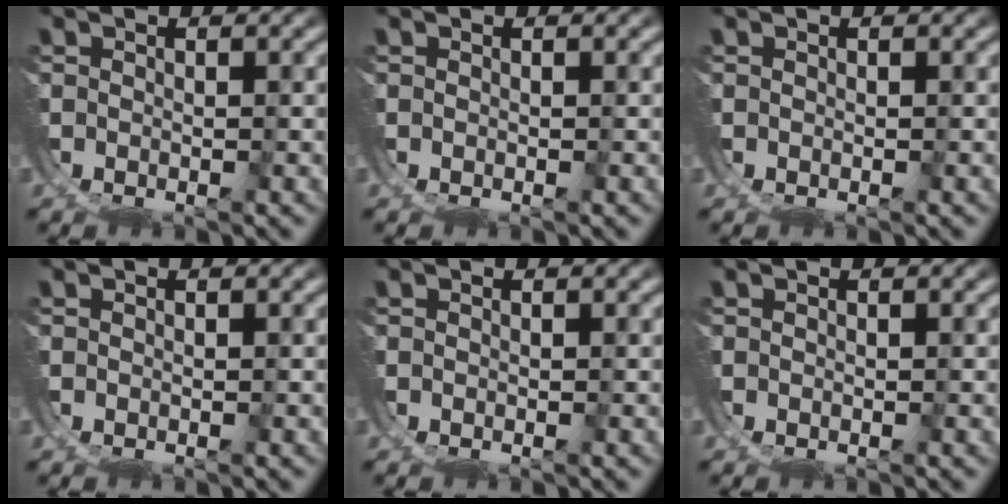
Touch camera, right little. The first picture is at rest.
{"total": 0.0}
{"total": 0.0}
{"total": 0.0}
{"total": 0.0}
{"total": 0.0}